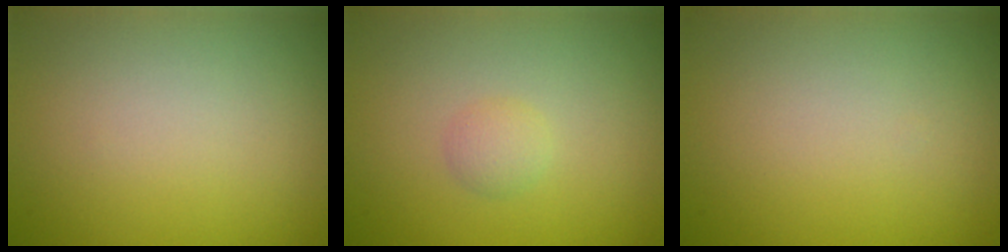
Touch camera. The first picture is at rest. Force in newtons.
{"total": 1.2, "press": 1.2, "slide": 0.1}
{"total": 0.0}